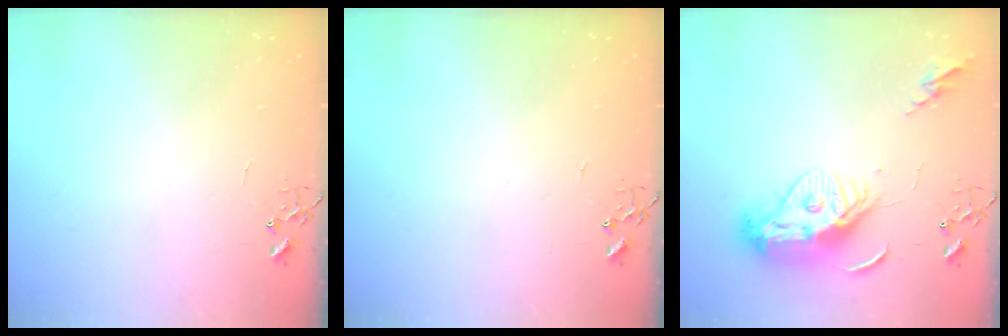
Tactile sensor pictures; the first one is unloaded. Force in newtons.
{"total": 0.0}
{"total": 13.5, "press": 13.4, "slide": 1.5}